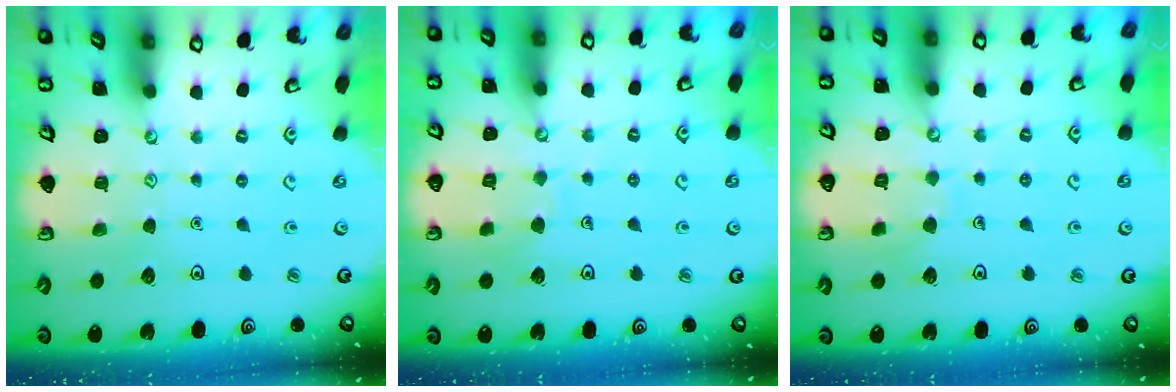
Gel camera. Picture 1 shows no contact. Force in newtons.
{"total": 6.1, "press": 6.1, "slide": 0.2}
{"total": 6.1, "press": 6.1, "slide": 0.2}